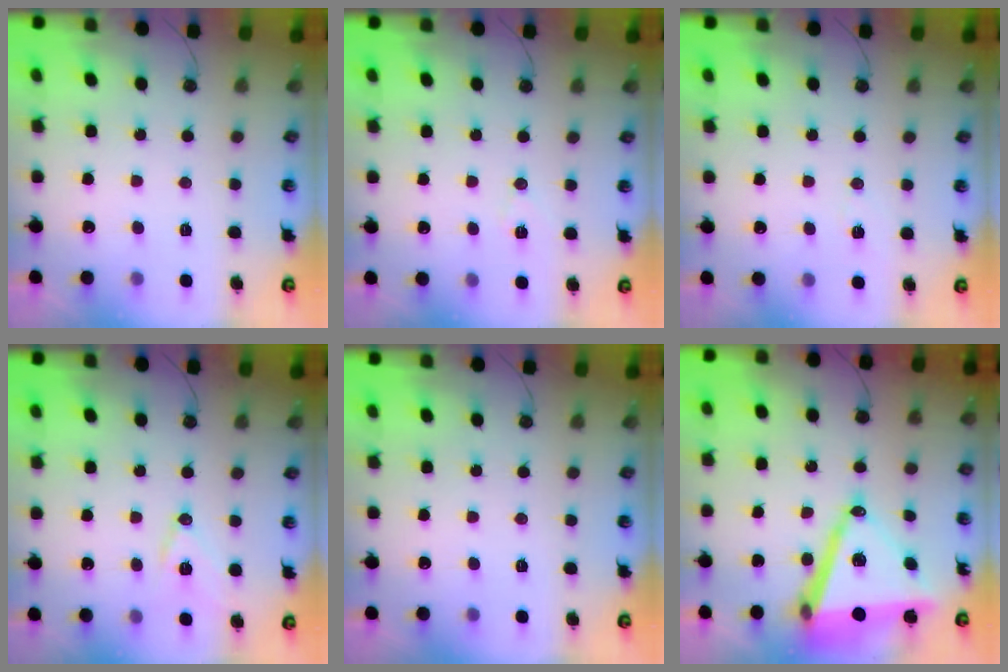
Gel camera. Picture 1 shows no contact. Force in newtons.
{"total": 7.0, "press": 5.3, "slide": 4.5}
{"total": 3.3, "press": 2.4, "slide": 2.3}
{"total": 10.1, "press": 9.5, "slide": 3.5}
{"total": 0.0}
{"total": 16.3, "press": 15.8, "slide": 4.0}